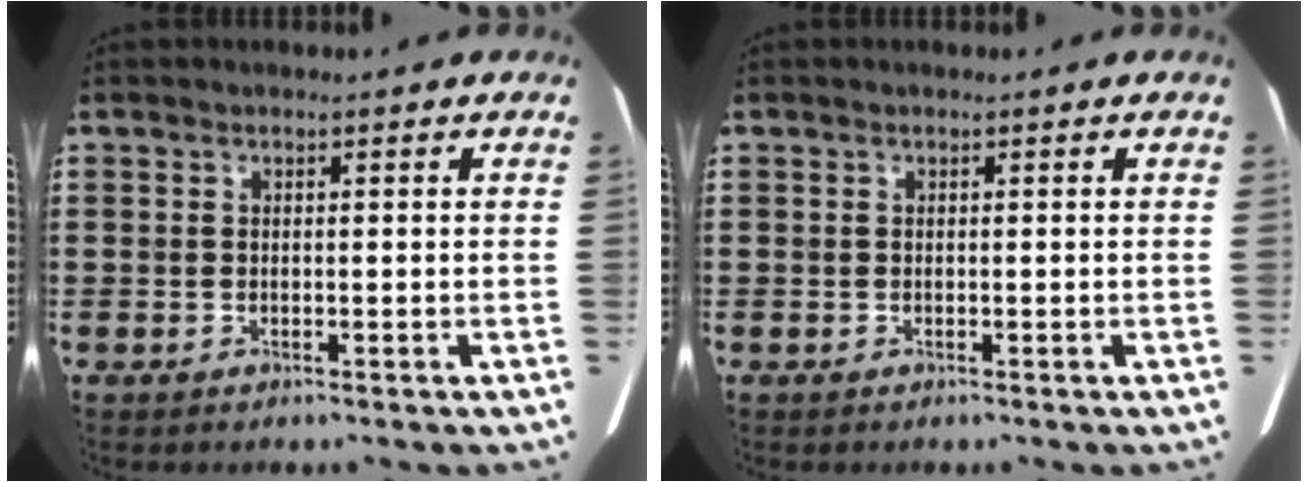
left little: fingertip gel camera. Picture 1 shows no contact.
{"total": 0.0}